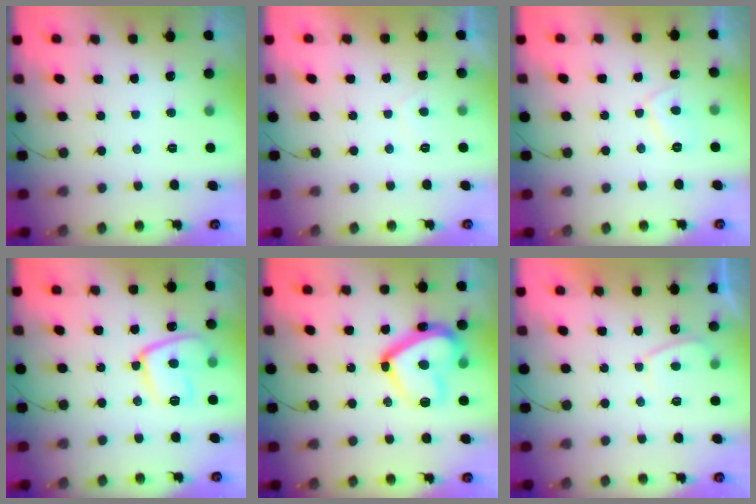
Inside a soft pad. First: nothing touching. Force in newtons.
{"total": 1.1, "press": 1.0, "slide": 0.5}
{"total": 2.8, "press": 2.7, "slide": 0.9}
{"total": 12.6, "press": 12.5, "slide": 1.2}
{"total": 18.2, "press": 18.1, "slide": 1.7}
{"total": 2.5, "press": 2.4, "slide": 0.7}